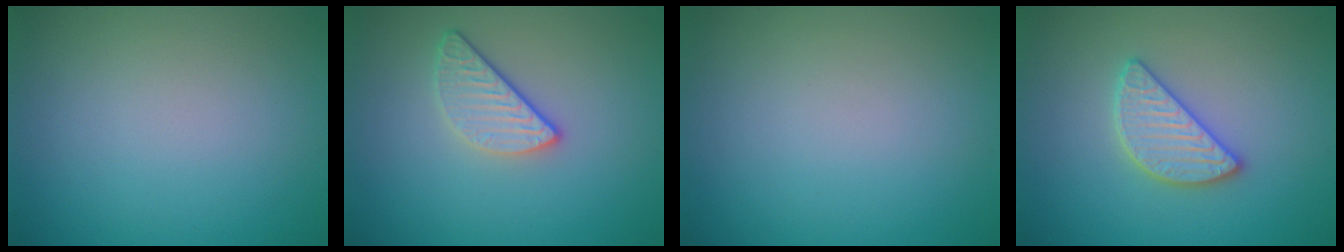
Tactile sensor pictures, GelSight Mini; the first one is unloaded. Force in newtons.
{"total": 2.7, "press": 2.3, "slide": 1.3}
{"total": 0.0}
{"total": 3.0, "press": 3.0, "slide": 0.2}